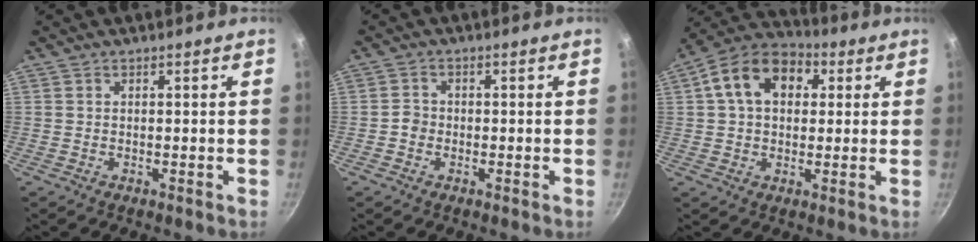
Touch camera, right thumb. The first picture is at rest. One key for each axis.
{"total": 1.9, "fx": -0.8, "fy": 1.6, "fz": 0.7, "tx": -0.002, "ty": 0.012, "tz": -0.017}
{"total": 13.9, "fx": 3.6, "fy": 9.8, "fz": 9.2, "tx": -0.128, "ty": 0.024, "tz": 0.039}